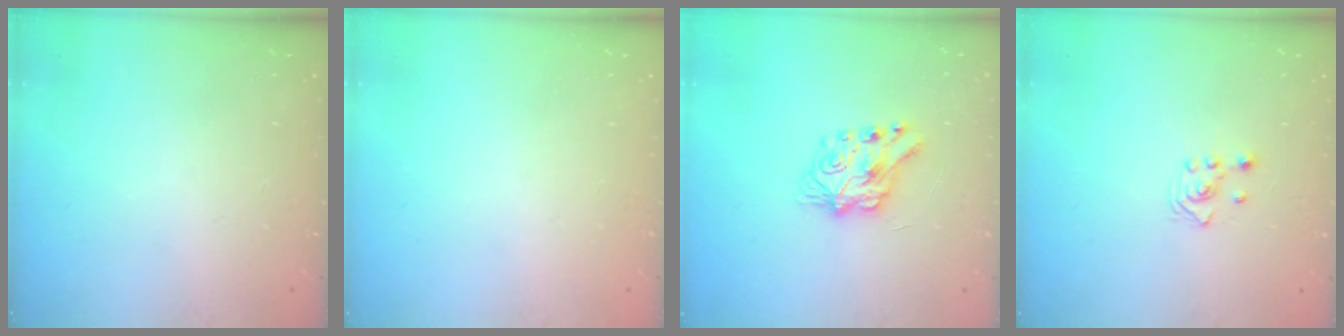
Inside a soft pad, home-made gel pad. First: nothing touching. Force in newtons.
{"total": 0.0}
{"total": 7.2, "press": 7.2, "slide": 0.1}
{"total": 2.5, "press": 2.3, "slide": 1.0}